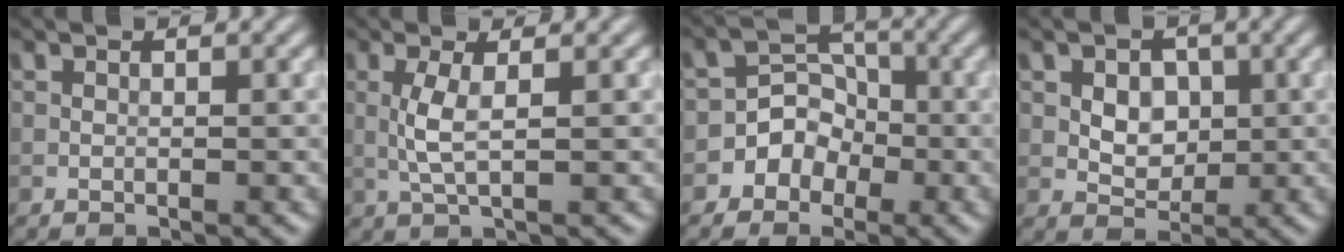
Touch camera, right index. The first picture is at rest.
{"total": 2.4, "force": [0.2, 0.4, 2.3], "torque": [-0.055, 0.002, 0.006]}
{"total": 4.2, "force": [-2.1, 3.6, 0.9], "torque": [0.033, 0.014, -0.059]}
{"total": 3.5, "force": [0.5, 2.6, 2.3], "torque": [-0.034, -0.002, 0.006]}